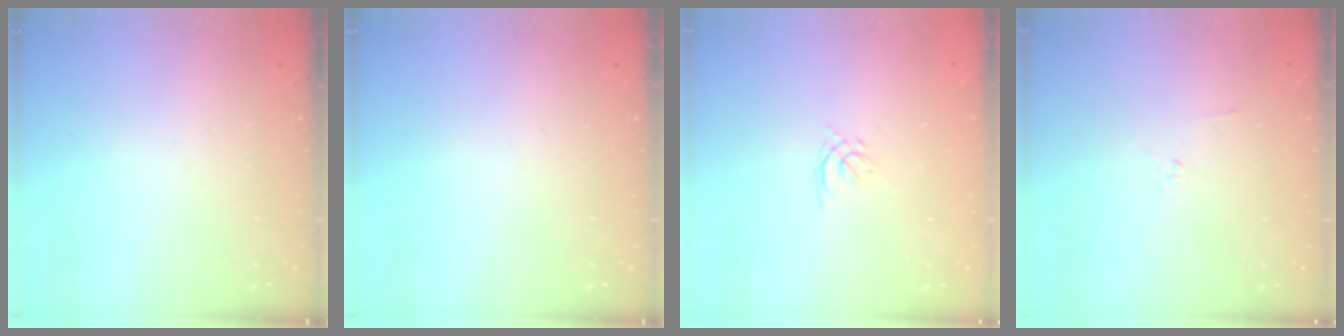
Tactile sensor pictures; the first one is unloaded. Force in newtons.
{"total": 0.0}
{"total": 1.4, "press": 1.3, "slide": 0.5}
{"total": 2.2, "press": 2.1, "slide": 0.7}